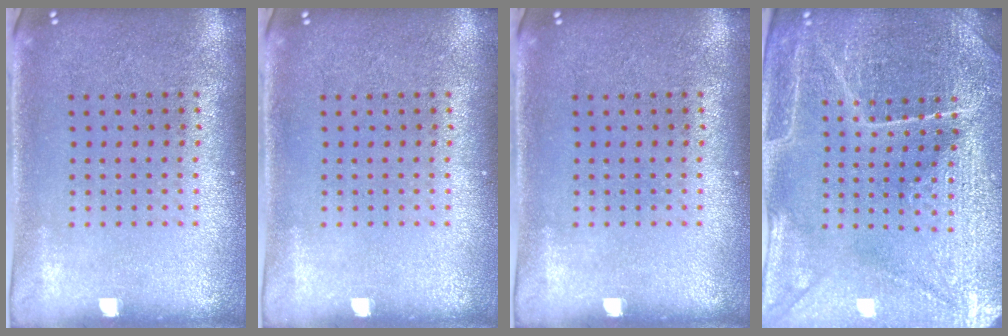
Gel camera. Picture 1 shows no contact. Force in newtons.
{"total": 0.0}
{"total": 0.0}
{"total": 4.3, "press": 4.2, "slide": 0.9}